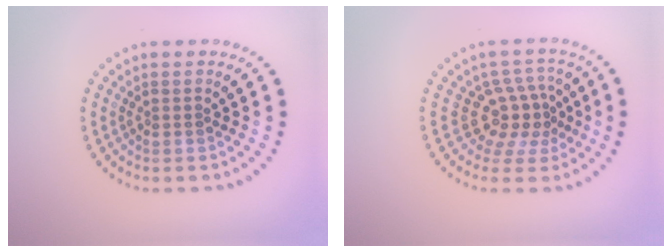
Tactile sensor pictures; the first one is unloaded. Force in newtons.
{"total": 3.6, "press": 2.6, "slide": 2.5}